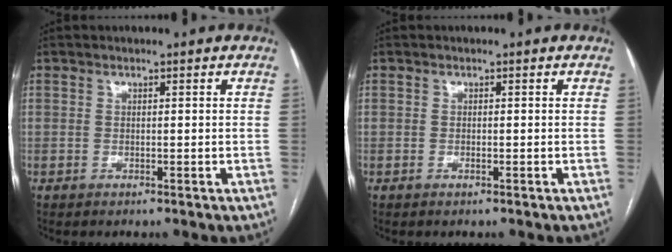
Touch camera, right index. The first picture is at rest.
{"total": 0.6, "force": [-0.3, 0.2, 0.4], "torque": [-0.011, 0.000, -0.004]}